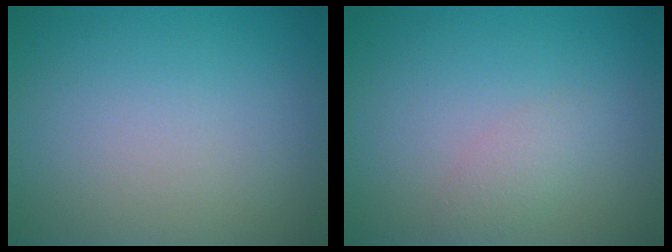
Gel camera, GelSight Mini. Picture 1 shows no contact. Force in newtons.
{"total": 1.5, "press": 1.5, "slide": 0.0}